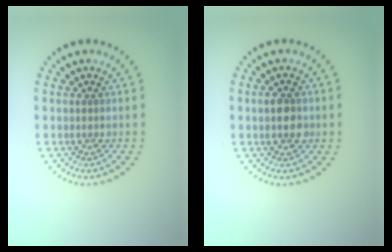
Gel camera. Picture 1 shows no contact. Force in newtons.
{"total": 2.5, "press": 2.5, "slide": 0.2}